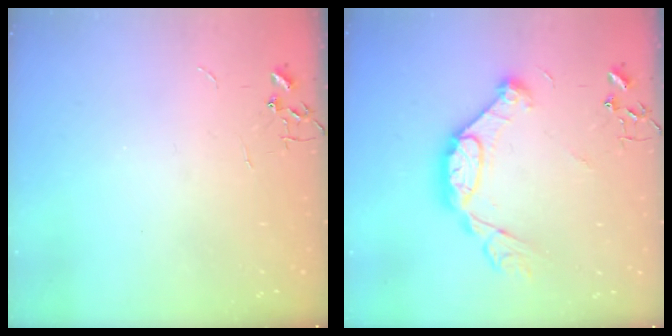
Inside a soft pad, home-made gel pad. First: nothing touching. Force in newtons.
{"total": 15.0, "press": 15.0, "slide": 0.9}